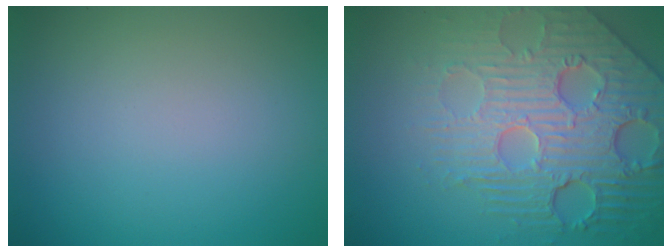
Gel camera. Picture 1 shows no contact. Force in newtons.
{"total": 8.2, "press": 5.8, "slide": 5.9}